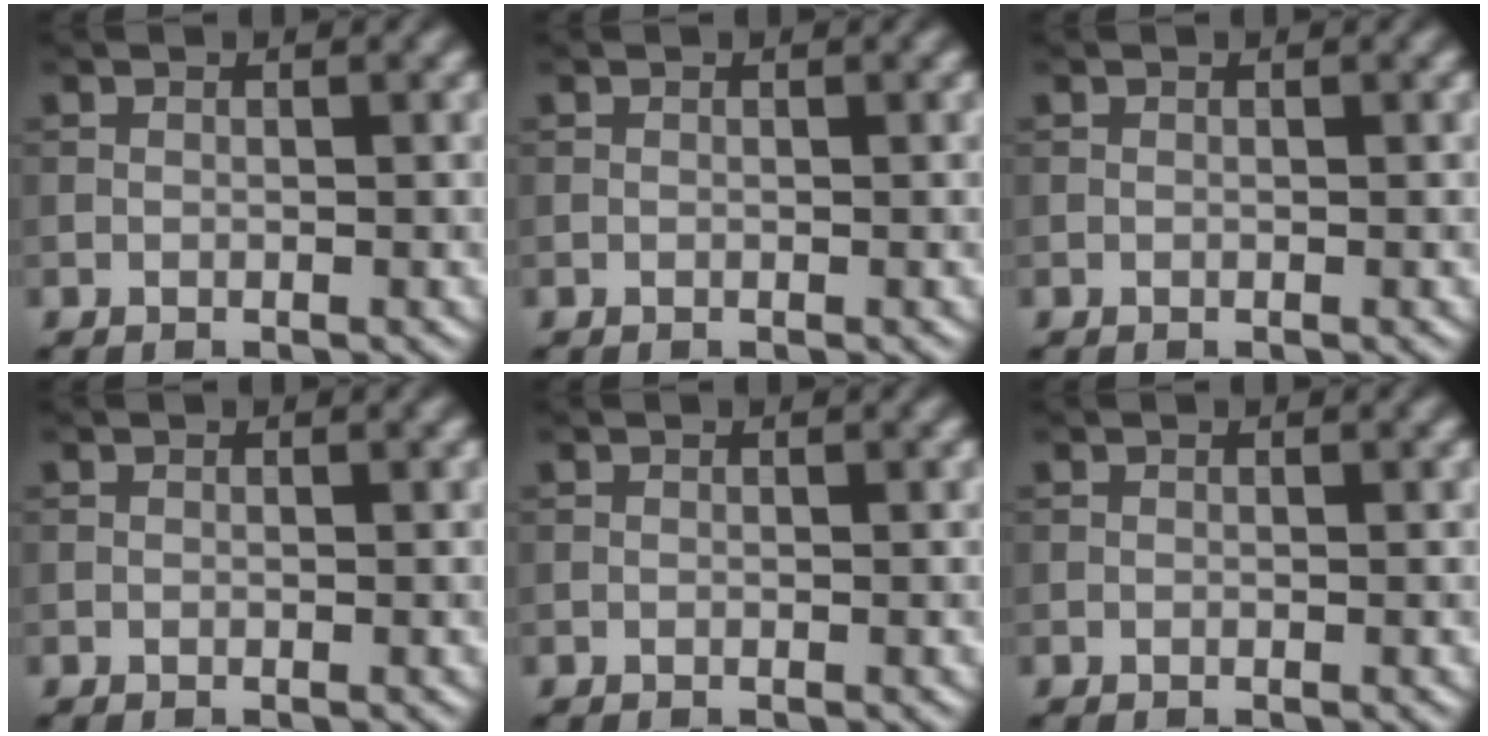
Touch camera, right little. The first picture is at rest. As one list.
[{"total": 0.0}, {"total": 0.0}, {"total": 0.0}, {"total": 0.0}, {"total": 0.0}]